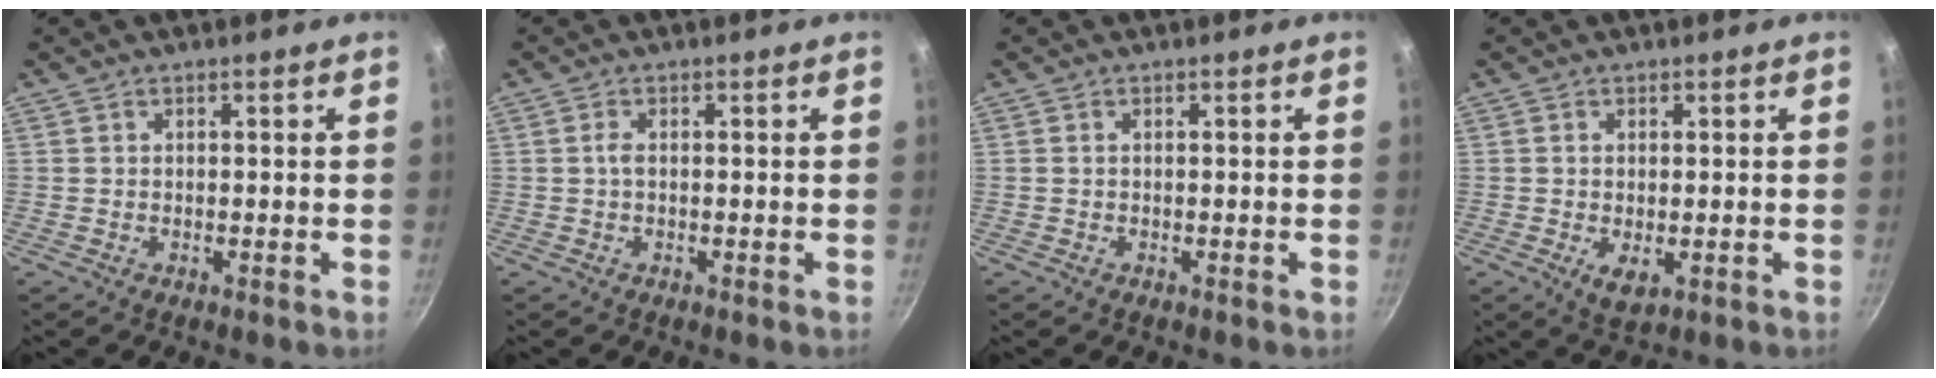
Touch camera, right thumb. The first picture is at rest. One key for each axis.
{"total": 1.2, "fx": -0.1, "fy": 0.5, "fz": 1.1, "tx": -0.027, "ty": 0.004, "tz": -0.004}
{"total": 0.0}
{"total": 3.6, "fx": -0.8, "fy": 2.0, "fz": 3.0, "tx": -0.052, "ty": -0.015, "tz": -0.006}